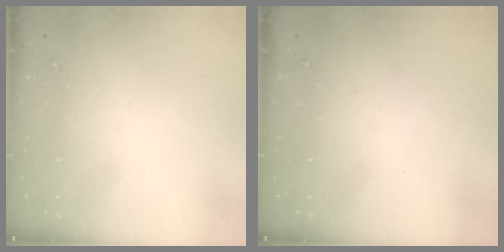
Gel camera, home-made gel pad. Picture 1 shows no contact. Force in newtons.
{"total": 0.0}